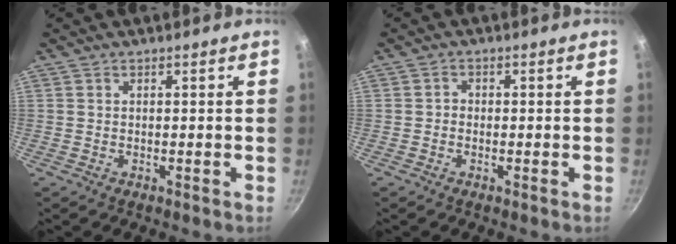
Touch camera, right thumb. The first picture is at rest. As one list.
[{"total": 1.1, "force": [-0.4, 0.9, 0.3], "torque": [-0.002, 0.001, -0.012]}]